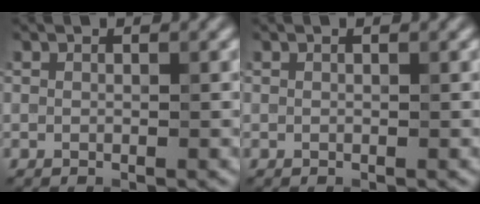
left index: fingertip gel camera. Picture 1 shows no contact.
{"total": 0.0}